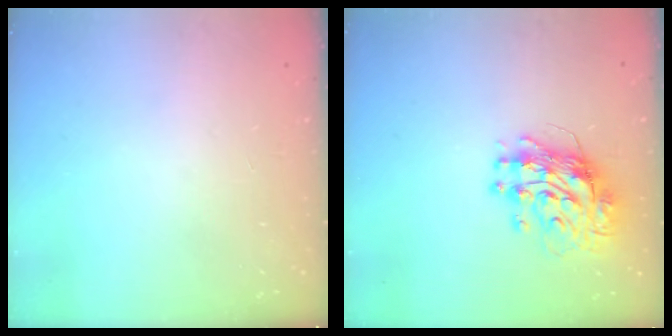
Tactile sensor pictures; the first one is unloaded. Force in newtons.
{"total": 11.6, "press": 11.6, "slide": 1.2}